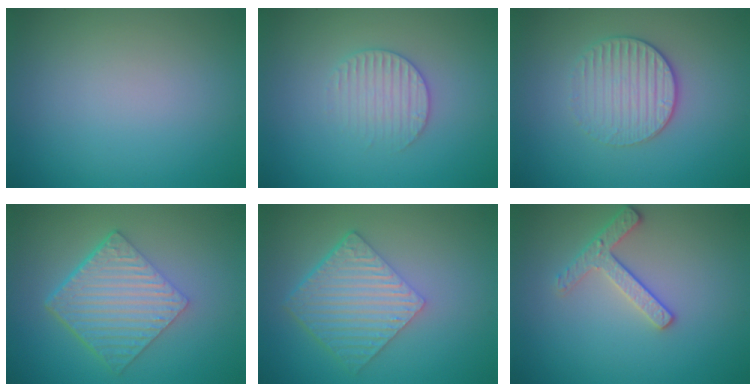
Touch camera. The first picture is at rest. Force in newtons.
{"total": 2.5, "press": 2.5, "slide": 0.4}
{"total": 3.1, "press": 2.8, "slide": 1.2}
{"total": 6.4, "press": 4.3, "slide": 4.8}
{"total": 6.1, "press": 4.2, "slide": 4.4}
{"total": 2.5, "press": 2.4, "slide": 0.7}